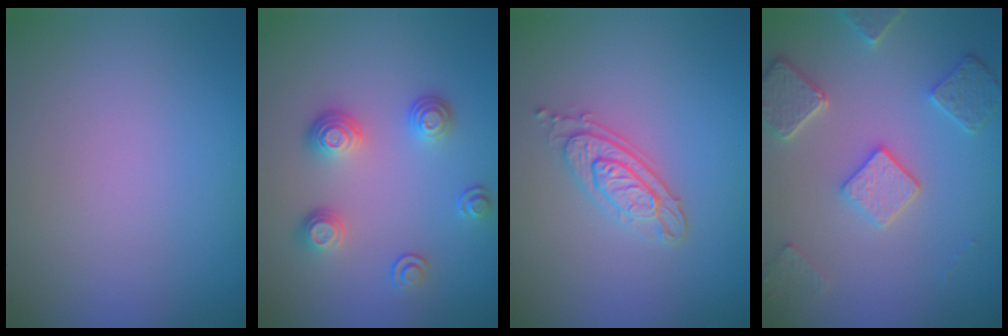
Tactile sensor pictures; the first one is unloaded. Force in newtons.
{"total": 3.3, "press": 2.6, "slide": 2.1}
{"total": 2.9, "press": 2.6, "slide": 1.4}
{"total": 4.5, "press": 3.8, "slide": 2.5}